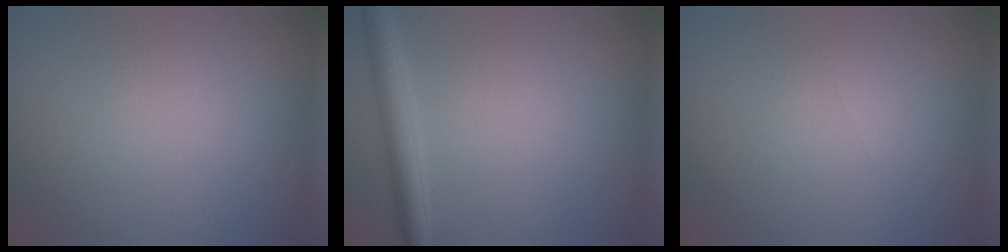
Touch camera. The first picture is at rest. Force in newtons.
{"total": 3.2, "press": 3.2, "slide": 0.2}
{"total": 0.0}